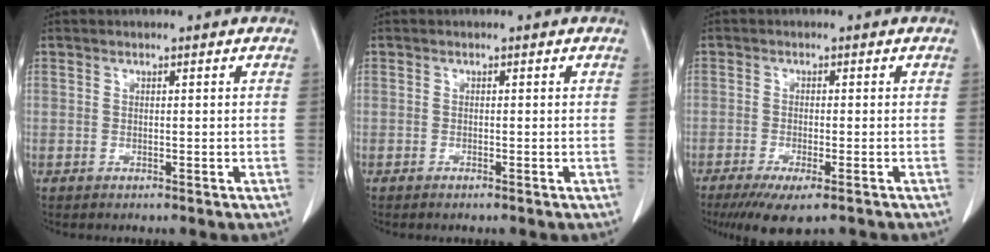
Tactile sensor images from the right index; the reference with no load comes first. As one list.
[{"total": 0.0}, {"total": 7.5, "force": [-5.4, 1.5, 5.0], "torque": [-0.073, -0.018, -0.083]}]